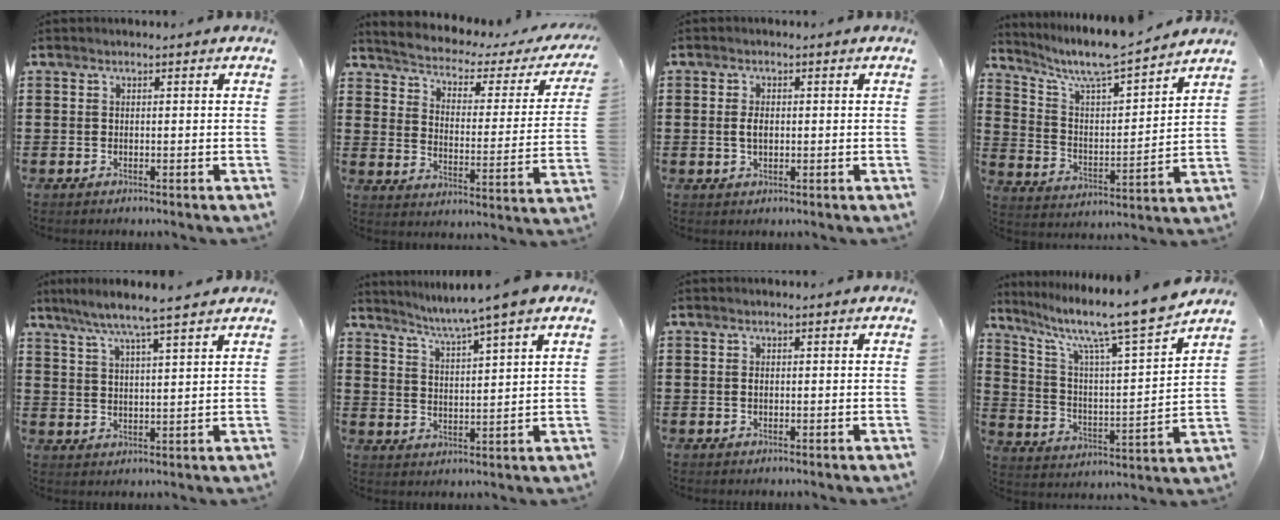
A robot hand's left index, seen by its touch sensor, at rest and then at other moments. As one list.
[{"total": 2.3, "force": [1.8, 0.6, 1.2], "torque": [-0.042, -0.024, 0.019]}, {"total": 2.3, "force": [0.1, 1.1, 2.0], "torque": [-0.041, 0.004, 0.001]}, {"total": 7.1, "force": [6.5, 0.4, 2.8], "torque": [-0.084, -0.052, 0.106]}, {"total": 6.0, "force": [5.0, -0.6, 3.3], "torque": [-0.080, -0.024, 0.084]}, {"total": 4.4, "force": [3.7, -1.5, 1.9], "torque": [-0.051, -0.027, 0.057]}, {"total": 0.7, "force": [0.1, 0.3, 0.6], "torque": [-0.014, 0.000, 0.002]}, {"total": 11.0, "force": [9.2, 0.2, 6.1], "torque": [-0.136, -0.070, 0.143]}]